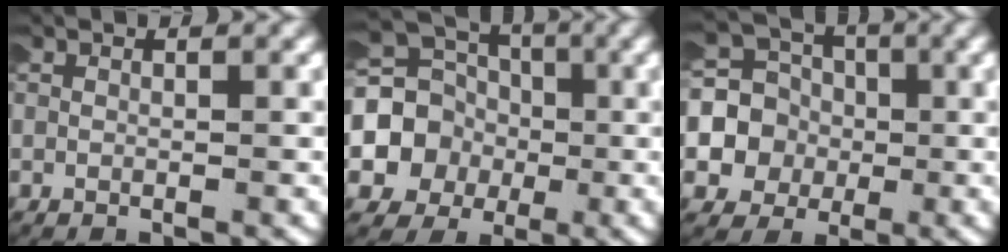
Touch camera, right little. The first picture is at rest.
{"total": 11.9, "force": [0.4, 10.7, 5.2], "torque": [-0.143, -0.025, 0.006]}
{"total": 11.9, "force": [-0.4, 11.0, 4.4], "torque": [-0.135, -0.021, -0.017]}